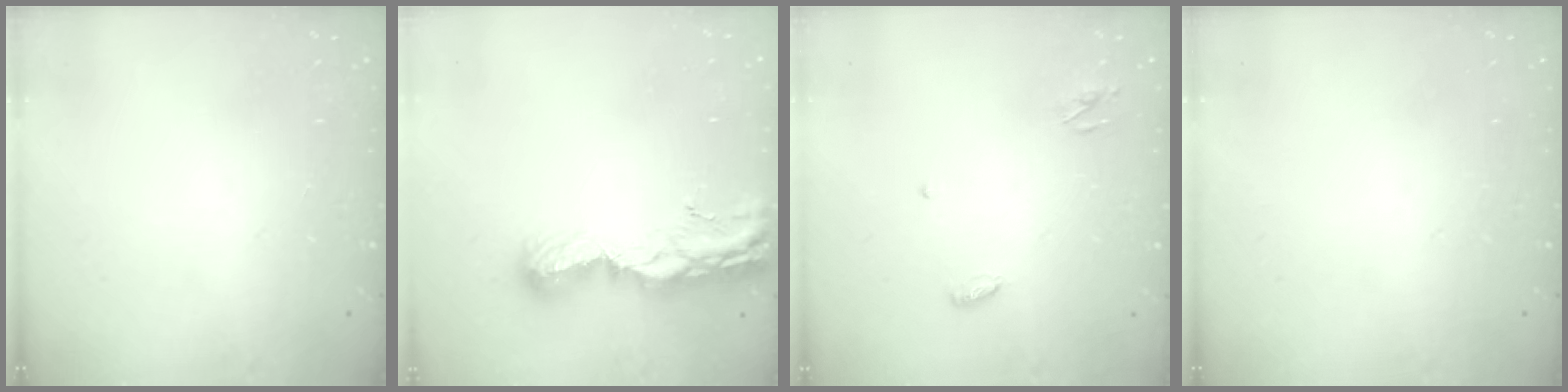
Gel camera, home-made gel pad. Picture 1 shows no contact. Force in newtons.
{"total": 10.1, "press": 10.0, "slide": 0.8}
{"total": 3.5, "press": 3.5, "slide": 0.2}
{"total": 0.0}